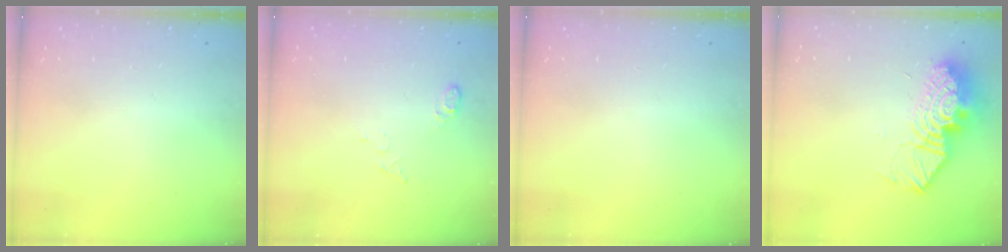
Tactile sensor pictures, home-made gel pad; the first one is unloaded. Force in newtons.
{"total": 5.8, "press": 5.7, "slide": 1.1}
{"total": 0.0}
{"total": 18.7, "press": 16.6, "slide": 8.7}